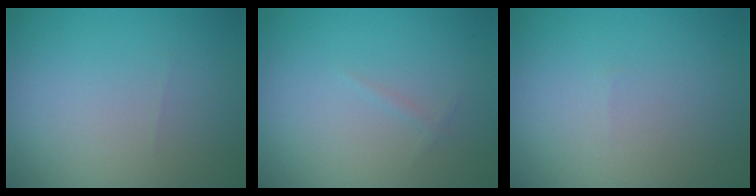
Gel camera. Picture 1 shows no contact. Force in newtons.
{"total": 0.5, "press": 0.5, "slide": 0.0}
{"total": 0.0}